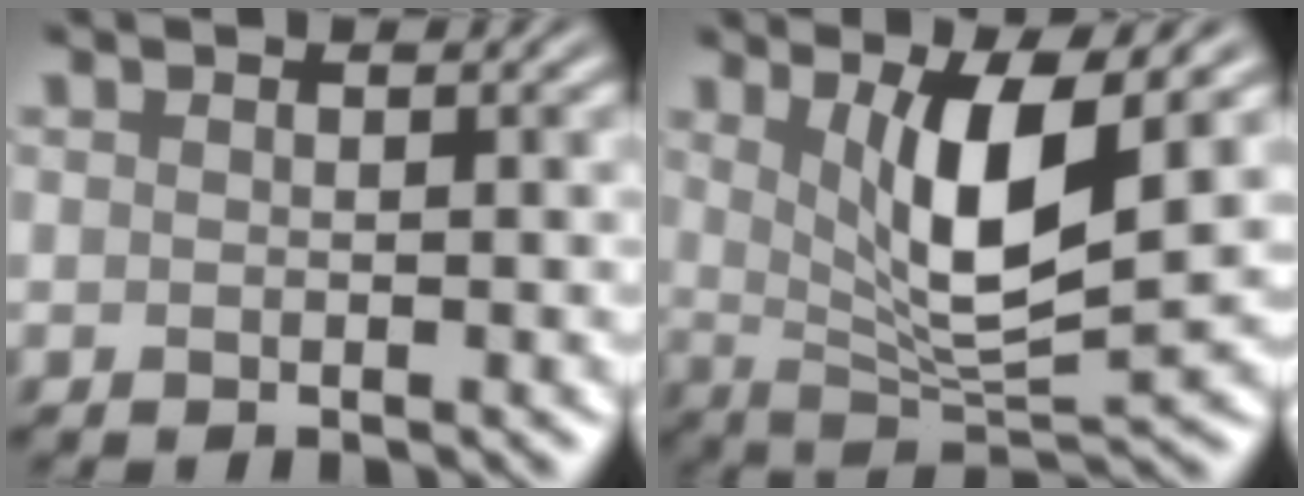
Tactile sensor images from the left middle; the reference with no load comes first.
{"total": 6.8, "force": [2.1, 1.8, 6.2], "torque": [-0.109, -0.014, 0.042]}